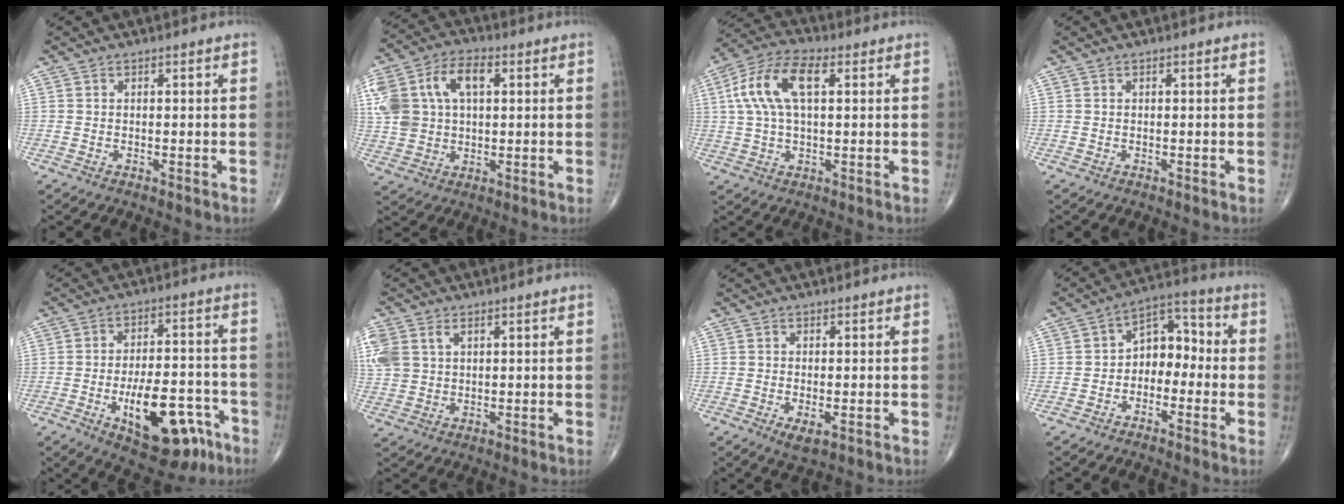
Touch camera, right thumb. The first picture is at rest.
{"total": 15.8, "force": [3.9, 10.1, 11.5], "torque": [-0.237, 0.019, 0.071]}
{"total": 12.2, "force": [2.9, 5.9, 10.3], "torque": [-0.218, 0.027, 0.053]}
{"total": 0.0}
{"total": 17.3, "force": [-7.4, 8.0, 13.4], "torque": [-0.174, 0.040, -0.098]}
{"total": 12.2, "force": [4.0, 9.2, 7.0], "torque": [-0.199, 0.014, 0.085]}
{"total": 2.9, "force": [-1.0, 1.2, 2.4], "torque": [-0.045, -0.008, -0.013]}
{"total": 8.1, "force": [-1.5, 5.8, 5.5], "torque": [-0.053, 0.045, -0.042]}